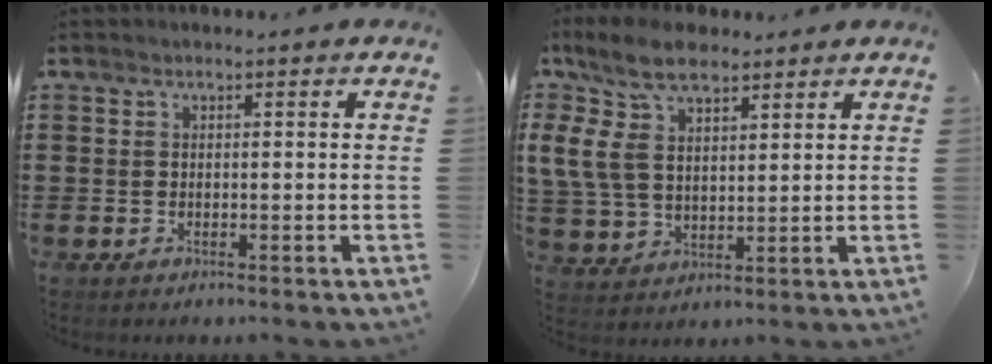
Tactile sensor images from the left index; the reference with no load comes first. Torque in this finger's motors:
{"motor_torque": [2.14, 0.00, 0.60, 0.21]}